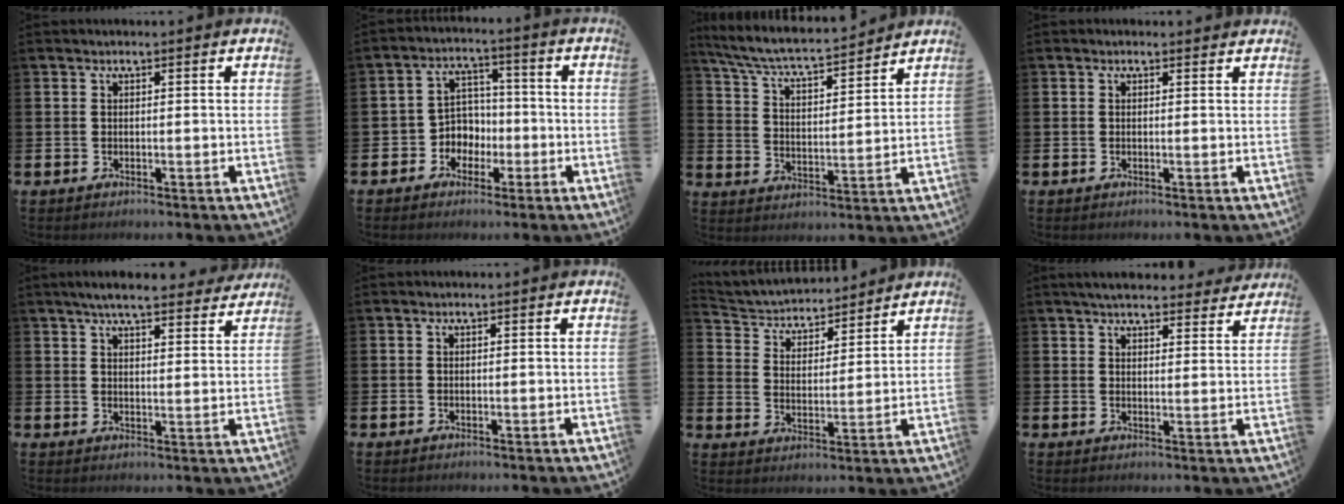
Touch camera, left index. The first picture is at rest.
{"total": 4.5, "force": [-1.2, 4.3, 0.7], "torque": [-0.038, 0.006, -0.029]}
{"total": 6.7, "force": [6.3, 0.7, 2.2], "torque": [-0.074, -0.045, 0.108]}
{"total": 0.0}
{"total": 5.8, "force": [5.4, 0.7, 2.0], "torque": [-0.046, -0.024, 0.094]}
{"total": 0.0}
{"total": 4.4, "force": [4.1, 1.5, 0.2], "torque": [-0.034, -0.034, 0.066]}
{"total": 4.4, "force": [4.2, 0.9, 1.1], "torque": [-0.025, -0.020, 0.074]}